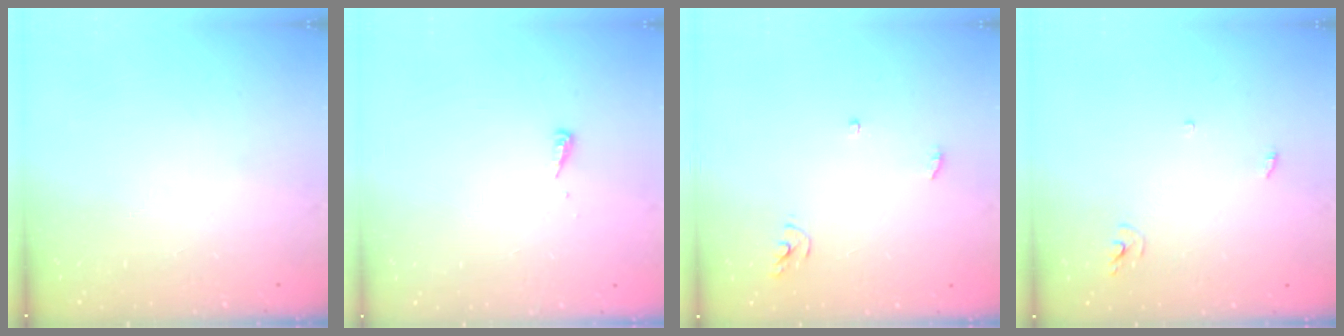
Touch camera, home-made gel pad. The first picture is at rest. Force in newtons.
{"total": 3.9, "press": 3.9, "slide": 0.4}
{"total": 3.8, "press": 3.8, "slide": 0.4}
{"total": 2.9, "press": 2.9, "slide": 0.2}